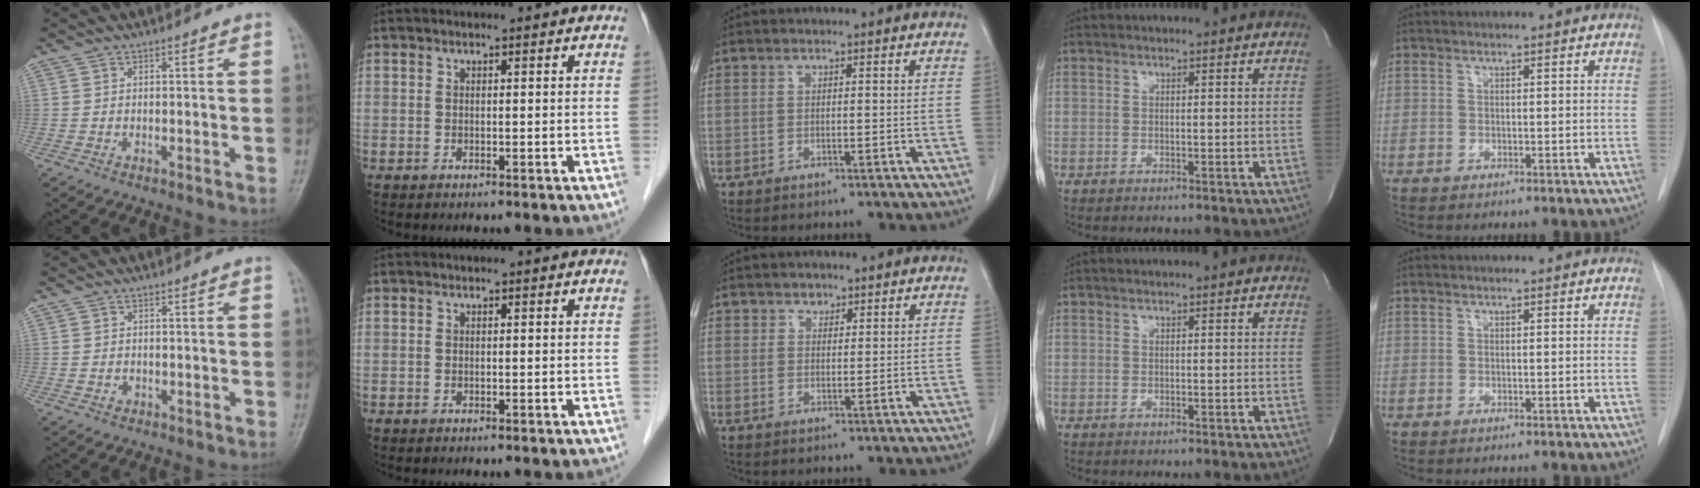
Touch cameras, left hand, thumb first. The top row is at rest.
{"thumb": {"total": 0.9, "force": [-0.3, 0.8, 0.3], "torque": [-0.002, 0.002, -0.004]}, "index": {"total": 0.7, "force": [-0.7, -0.1, -0.1], "torque": [0.003, -0.007, -0.013]}, "middle": {"total": 1.5, "force": [1.0, 1.1, 0.2], "torque": [0.001, -0.003, 0.015]}}